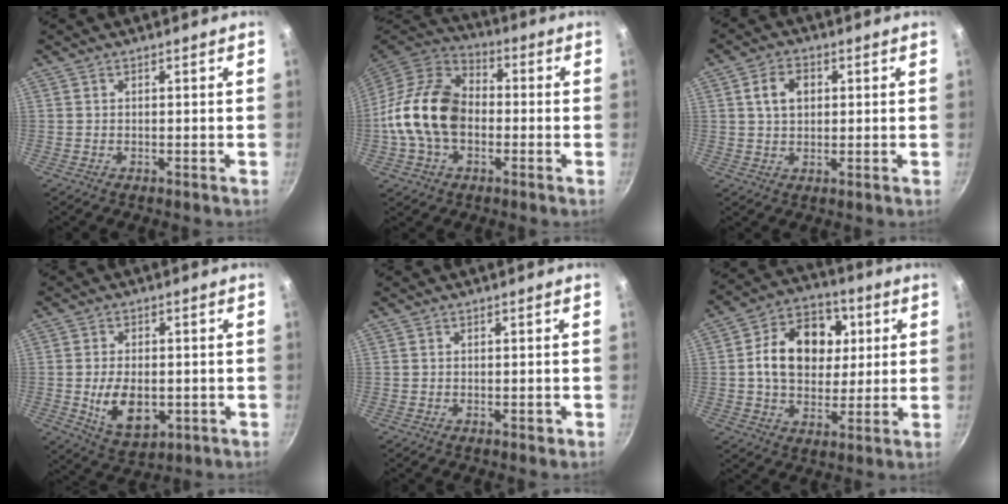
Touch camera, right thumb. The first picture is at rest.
{"total": 17.2, "force": [-1.9, 12.0, 12.1], "torque": [-0.197, 0.035, -0.051]}
{"total": 5.8, "force": [1.3, 4.1, 3.9], "torque": [-0.051, 0.006, 0.022]}
{"total": 9.6, "force": [-1.4, 5.9, 7.5], "torque": [-0.116, -0.006, -0.010]}
{"total": 0.8, "force": [-0.2, 0.6, 0.5], "torque": [-0.004, 0.002, -0.002]}
{"total": 16.5, "force": [2.9, 12.4, 10.5], "torque": [-0.131, 0.012, 0.036]}